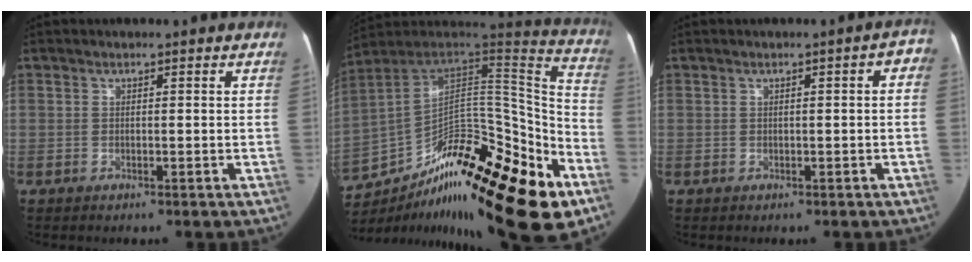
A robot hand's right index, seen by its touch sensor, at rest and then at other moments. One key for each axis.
{"total": 29.2, "fx": -16.3, "fy": 8.0, "fz": 22.9, "tx": -0.278, "ty": 0.040, "tz": -0.250}
{"total": 2.5, "fx": 0.1, "fy": 0.7, "fz": 2.3, "tx": -0.021, "ty": 0.015, "tz": -0.001}